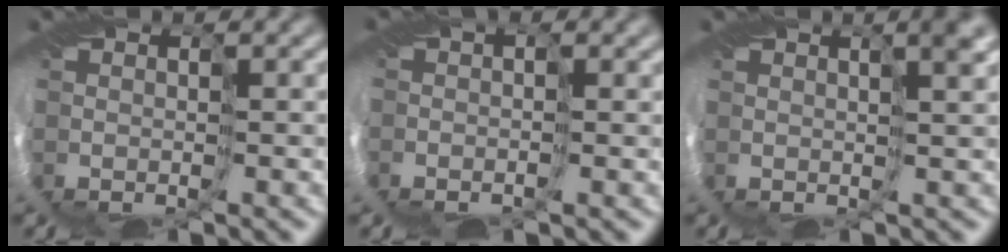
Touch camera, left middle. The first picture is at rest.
{"total": 1.6, "force": [-0.4, 0.9, 1.3], "torque": [-0.027, 0.003, -0.001]}
{"total": 2.7, "force": [1.8, 0.1, 2.1], "torque": [-0.025, 0.002, 0.030]}